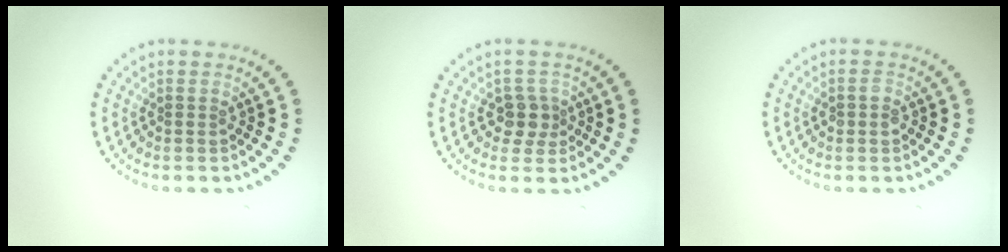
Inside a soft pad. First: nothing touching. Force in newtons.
{"total": 2.1, "press": 1.8, "slide": 1.2}
{"total": 1.1, "press": 1.1, "slide": 0.0}